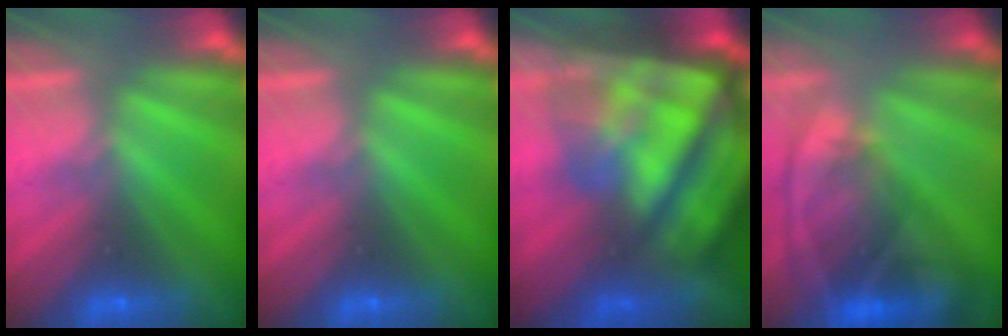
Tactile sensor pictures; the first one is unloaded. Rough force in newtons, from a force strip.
{"total": 0.0}
{"total": 7.6}
{"total": 7.5}